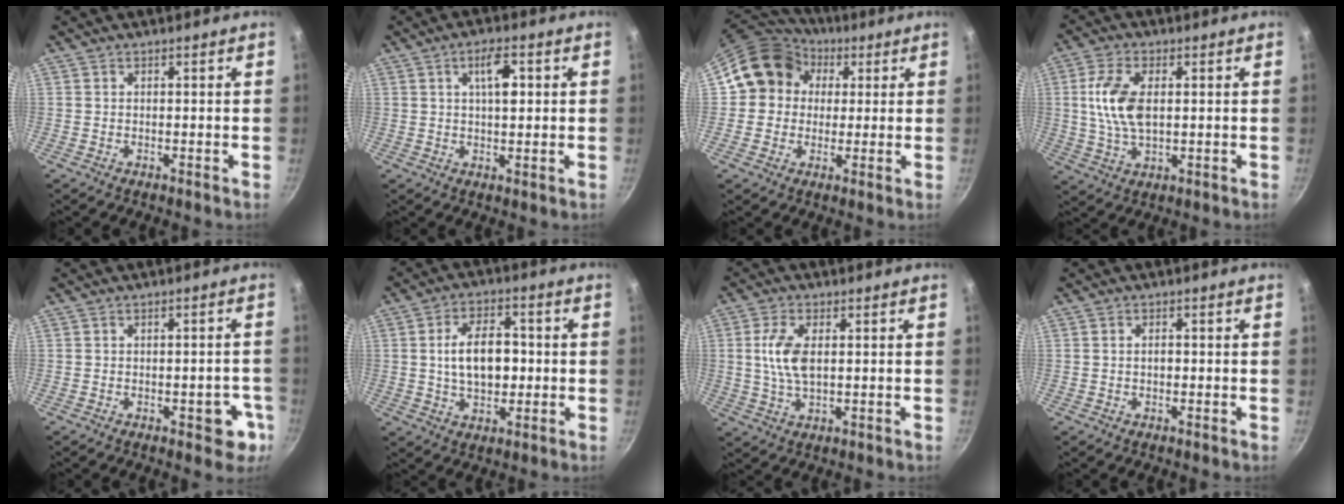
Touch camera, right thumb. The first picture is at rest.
{"total": 6.2, "force": [1.7, 2.4, 5.5], "torque": [-0.078, -0.003, 0.024]}
{"total": 12.7, "force": [2.5, 11.5, 4.9], "torque": [-0.049, 0.024, 0.024]}
{"total": 9.8, "force": [1.2, 5.1, 8.2], "torque": [-0.161, 0.002, 0.024]}
{"total": 5.9, "force": [-2.3, 3.1, 4.5], "torque": [-0.022, 0.015, -0.027]}
{"total": 10.9, "force": [0.2, 6.6, 8.7], "torque": [-0.121, 0.013, 0.004]}
{"total": 7.5, "force": [1.0, 3.7, 6.4], "torque": [-0.129, 0.001, 0.018]}
{"total": 1.1, "force": [-0.1, 0.7, 0.8], "torque": [-0.012, 0.003, -0.003]}